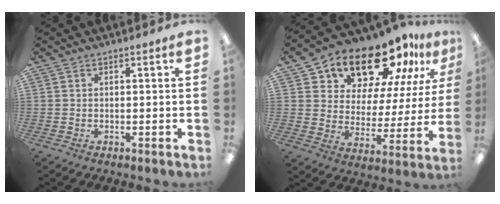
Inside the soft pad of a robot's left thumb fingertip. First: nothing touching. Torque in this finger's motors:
{"motor_torque": [0.48, 1.01, 1.35, -1.42, 0.12]}